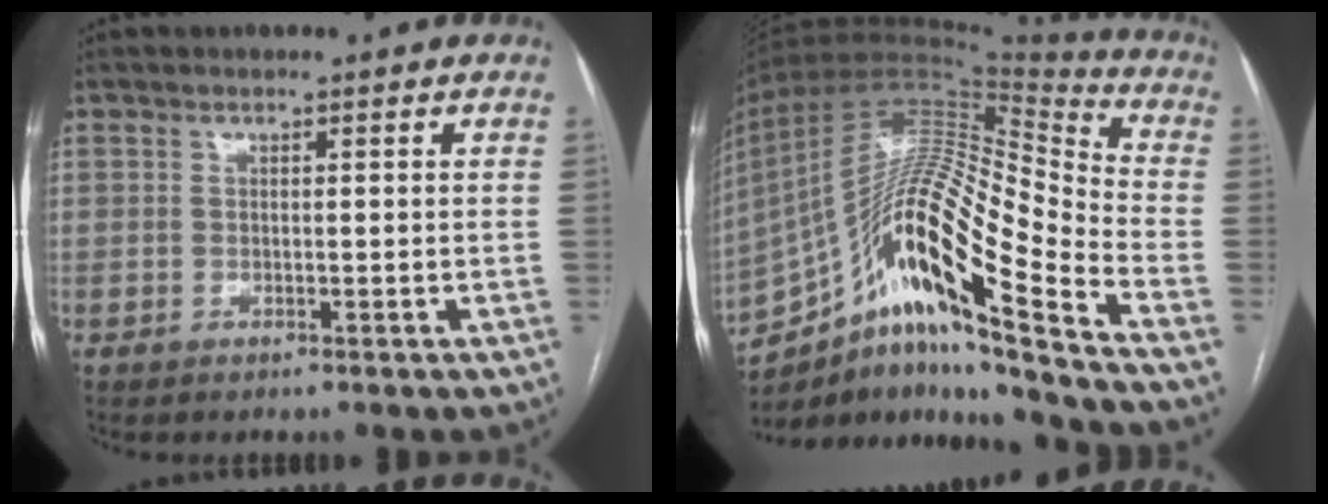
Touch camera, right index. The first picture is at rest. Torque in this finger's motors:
{"motor_torque": [1.13, -1.01, 0.77, 0.21]}